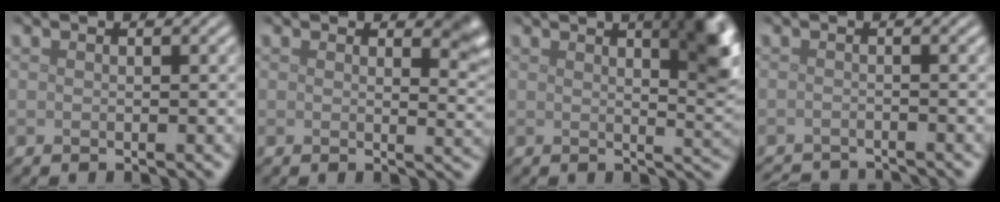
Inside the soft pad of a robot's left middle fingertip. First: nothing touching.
{"total": 2.7, "force": [1.6, 1.0, 1.9], "torque": [-0.022, -0.007, 0.023]}
{"total": 7.9, "force": [3.4, 2.9, 6.5], "torque": [-0.042, 0.021, 0.040]}
{"total": 4.0, "force": [-3.9, 0.4, 0.9], "torque": [-0.019, -0.007, -0.062]}